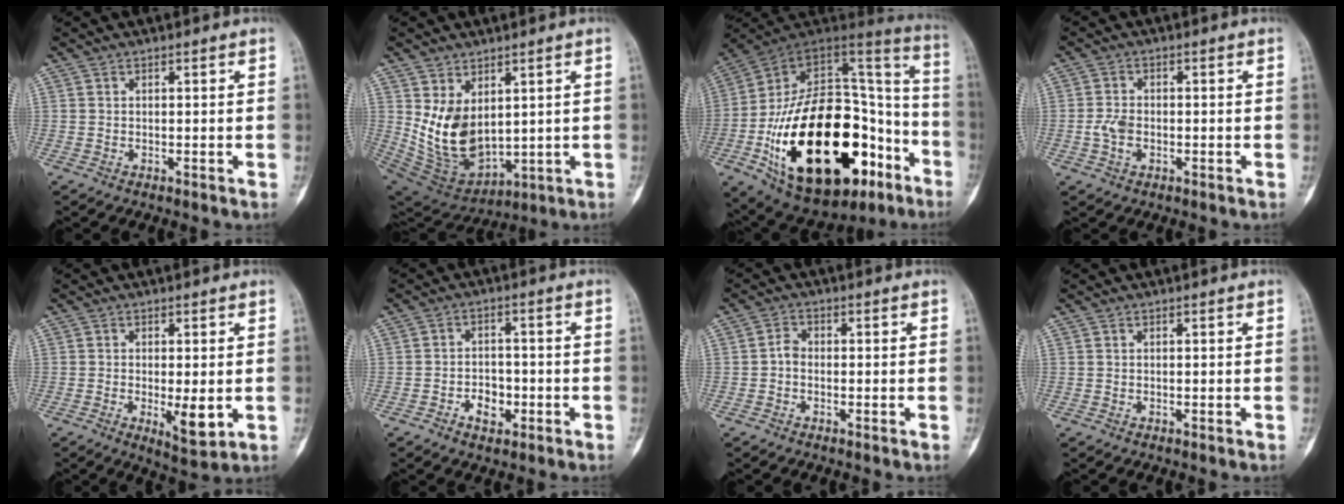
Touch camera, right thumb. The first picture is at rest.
{"total": 12.6, "force": [2.8, 8.2, 9.2], "torque": [-0.142, -0.029, 0.084]}
{"total": 41.4, "force": [-14.7, 21.5, 32.2], "torque": [-0.511, 0.045, -0.223]}
{"total": 3.7, "force": [-0.8, 2.5, 2.6], "torque": [-0.052, 0.007, -0.017]}
{"total": 5.7, "force": [-1.0, 2.0, 5.3], "torque": [-0.080, -0.016, -0.010]}
{"total": 4.8, "force": [-2.1, 3.4, 2.7], "torque": [-0.023, 0.020, -0.034]}
{"total": 2.1, "force": [-0.5, 1.5, 1.3], "torque": [-0.018, 0.009, -0.018]}
{"total": 0.0}